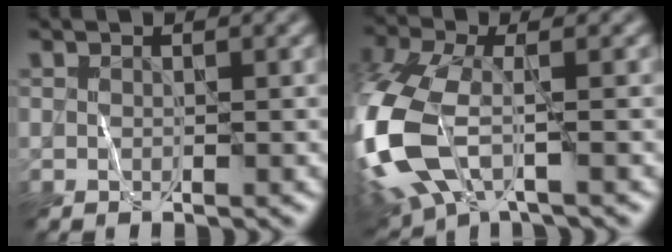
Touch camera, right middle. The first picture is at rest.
{"total": 10.4, "force": [-3.5, 5.1, 8.3], "torque": [-0.219, -0.014, -0.079]}